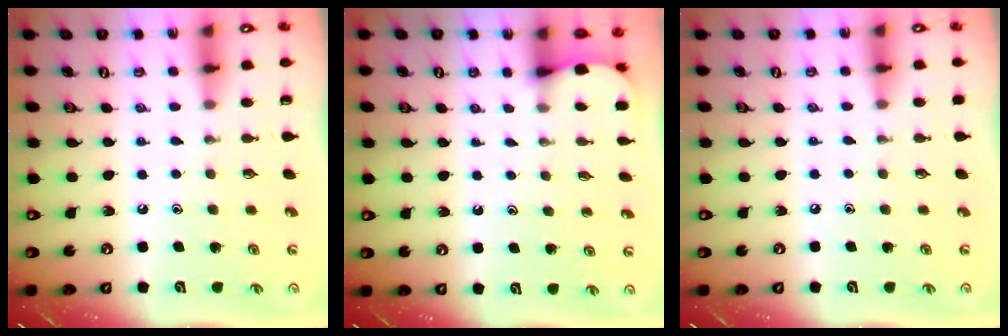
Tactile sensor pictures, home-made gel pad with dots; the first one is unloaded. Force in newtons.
{"total": 2.6, "press": 2.6, "slide": 0.3}
{"total": 2.5, "press": 2.5, "slide": 0.4}